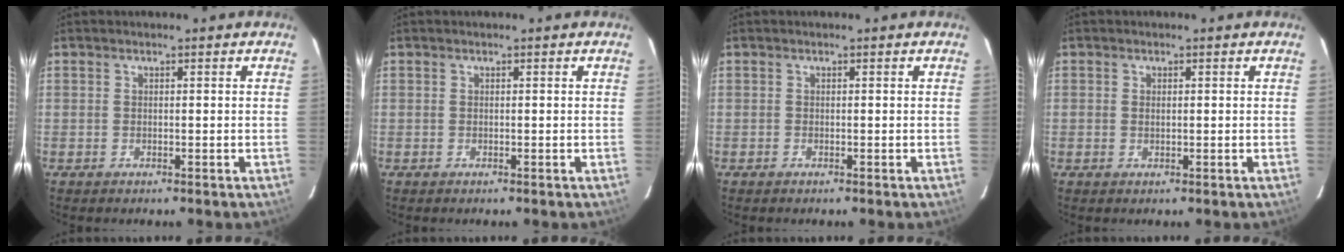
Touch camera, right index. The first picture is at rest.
{"total": 0.0}
{"total": 0.0}
{"total": 0.8, "force": [0.1, 0.5, 0.6], "torque": [-0.011, 0.001, 0.001]}